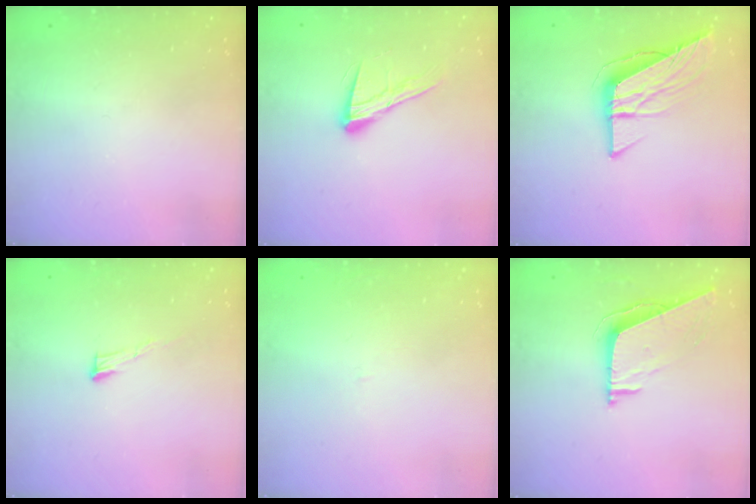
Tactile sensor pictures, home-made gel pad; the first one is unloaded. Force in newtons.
{"total": 12.4, "press": 12.3, "slide": 1.4}
{"total": 10.6, "press": 10.5, "slide": 1.1}
{"total": 5.7, "press": 5.7, "slide": 0.3}
{"total": 0.9, "press": 0.9, "slide": 0.1}
{"total": 7.5, "press": 7.5, "slide": 0.1}